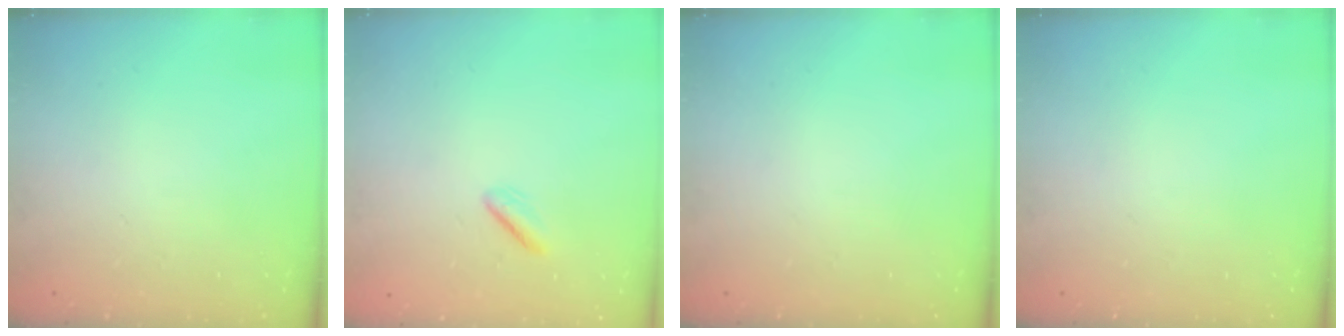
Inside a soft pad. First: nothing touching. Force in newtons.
{"total": 0.8, "press": 0.4, "slide": 0.6}
{"total": 0.0}
{"total": 0.0}